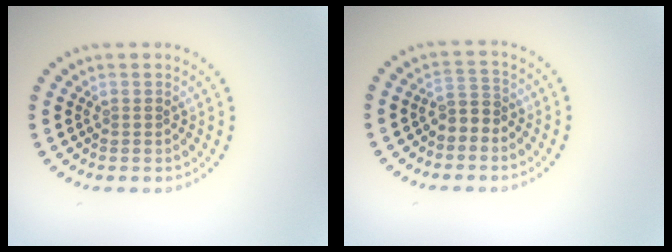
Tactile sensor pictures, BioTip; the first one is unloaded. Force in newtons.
{"total": 1.8, "press": 1.6, "slide": 0.9}